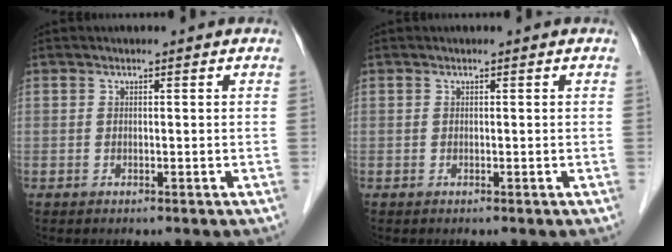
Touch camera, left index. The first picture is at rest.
{"total": 0.0}